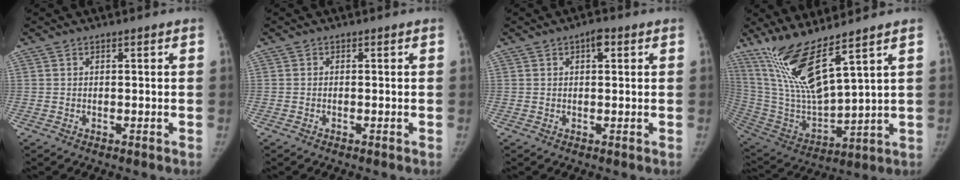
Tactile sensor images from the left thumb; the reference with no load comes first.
{"total": 0.0}
{"total": 2.5, "force": [1.1, 1.2, 1.9], "torque": [-0.022, 0.002, 0.012]}
{"total": 15.6, "force": [10.6, 2.2, 11.3], "torque": [-0.225, -0.065, 0.226]}